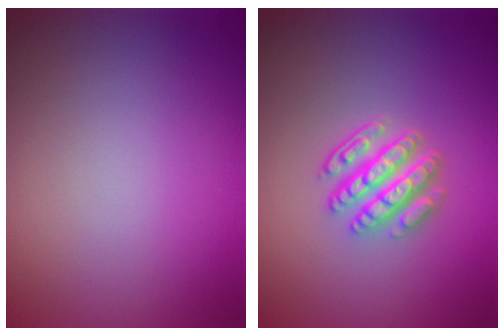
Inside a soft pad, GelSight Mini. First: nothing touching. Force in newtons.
{"total": 4.5, "press": 3.5, "slide": 2.8}